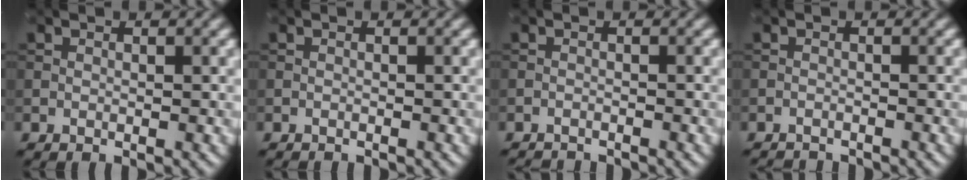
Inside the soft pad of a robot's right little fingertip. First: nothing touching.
{"total": 0.7, "force": [-0.7, 0.0, 0.1], "torque": [0.003, -0.003, -0.014]}
{"total": 2.4, "force": [-2.4, 0.3, 0.5], "torque": [-0.009, -0.008, -0.042]}
{"total": 2.4, "force": [-2.4, 0.3, 0.4], "torque": [-0.008, -0.008, -0.041]}